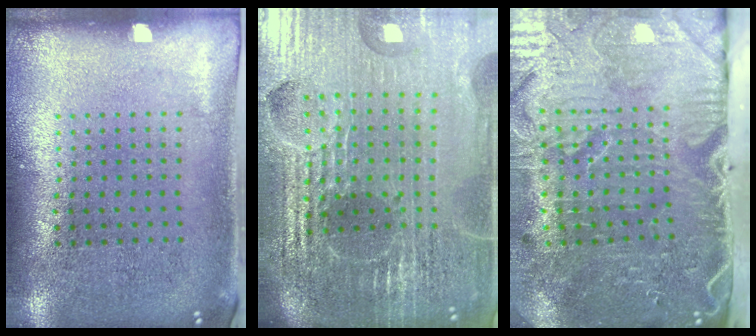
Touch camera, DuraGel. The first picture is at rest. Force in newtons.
{"total": 6.7, "press": 5.9, "slide": 3.2}
{"total": 5.3, "press": 4.4, "slide": 3.0}